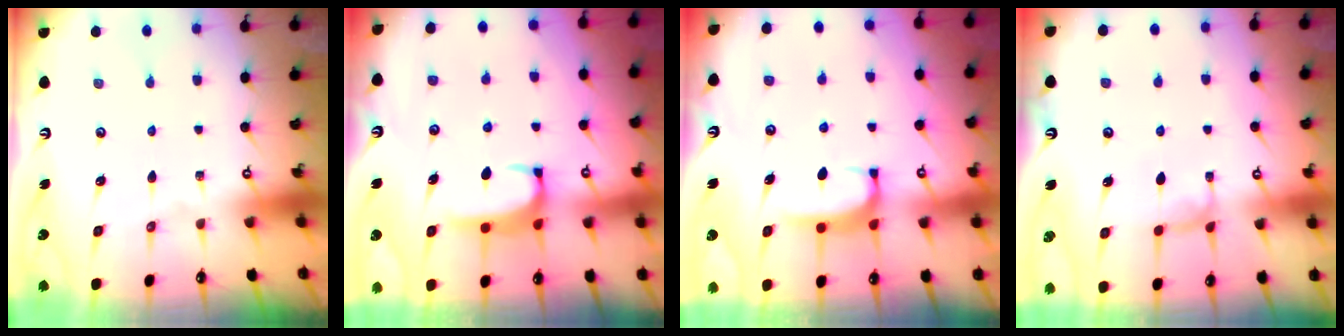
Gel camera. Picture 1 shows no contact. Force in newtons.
{"total": 1.9, "press": 1.9, "slide": 0.3}
{"total": 1.9, "press": 1.8, "slide": 0.5}
{"total": 0.0}